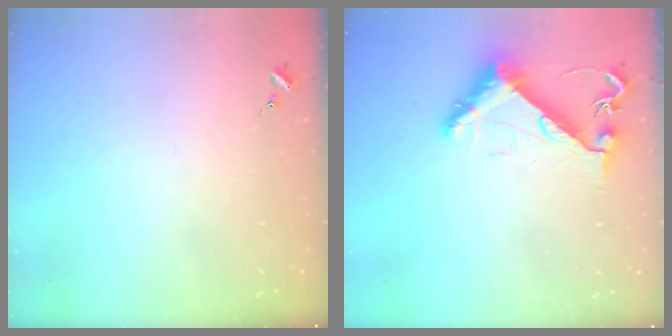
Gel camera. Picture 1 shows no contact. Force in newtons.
{"total": 8.4, "press": 8.4, "slide": 0.4}